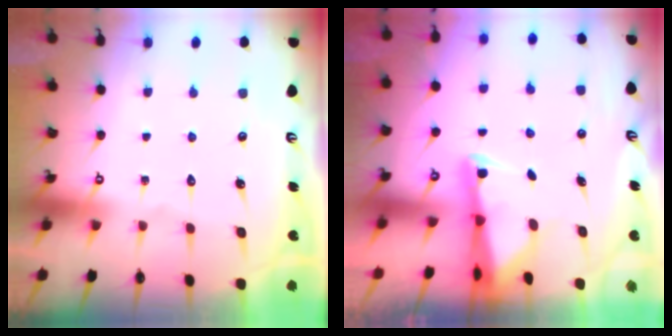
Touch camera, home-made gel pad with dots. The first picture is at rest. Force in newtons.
{"total": 2.4, "press": 2.3, "slide": 0.5}